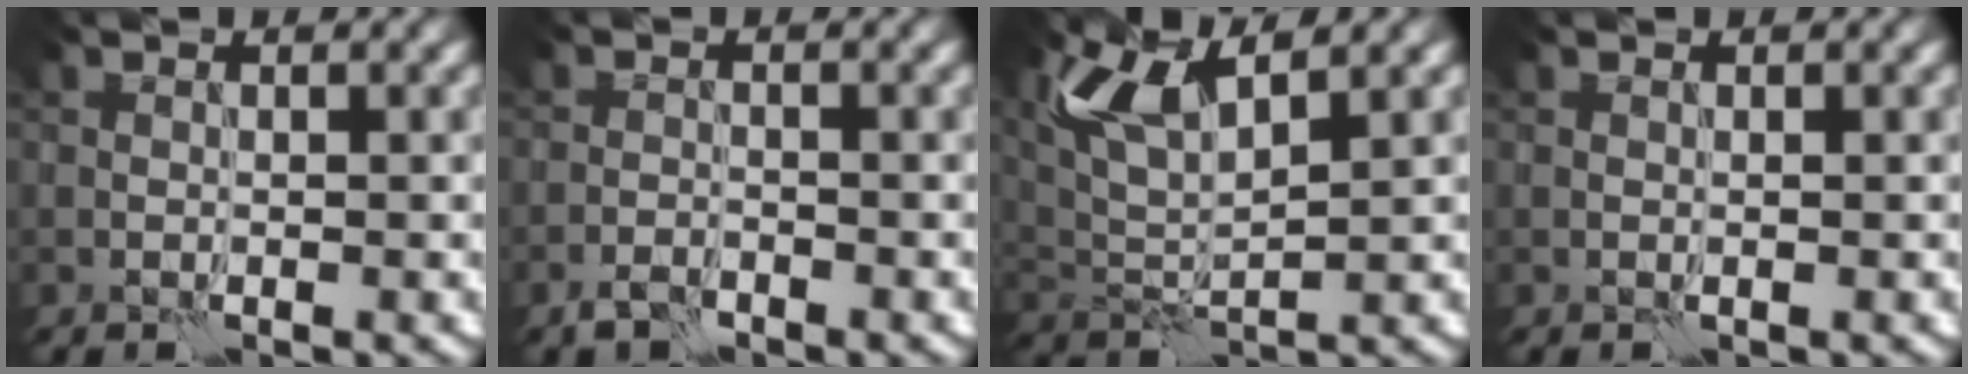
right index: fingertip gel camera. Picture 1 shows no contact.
{"total": 1.8, "force": [-1.5, 0.7, 0.8], "torque": [-0.014, 0.003, -0.032]}
{"total": 5.7, "force": [3.2, 1.8, 4.3], "torque": [-0.104, 0.005, 0.066]}
{"total": 0.0}